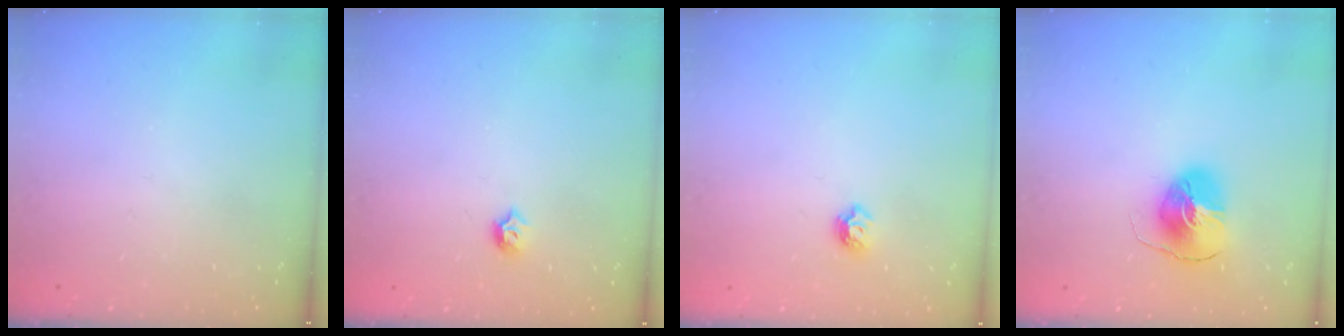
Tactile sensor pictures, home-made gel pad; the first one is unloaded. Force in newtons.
{"total": 4.9, "press": 4.8, "slide": 0.9}
{"total": 5.5, "press": 5.5, "slide": 0.8}
{"total": 8.3, "press": 8.2, "slide": 0.9}